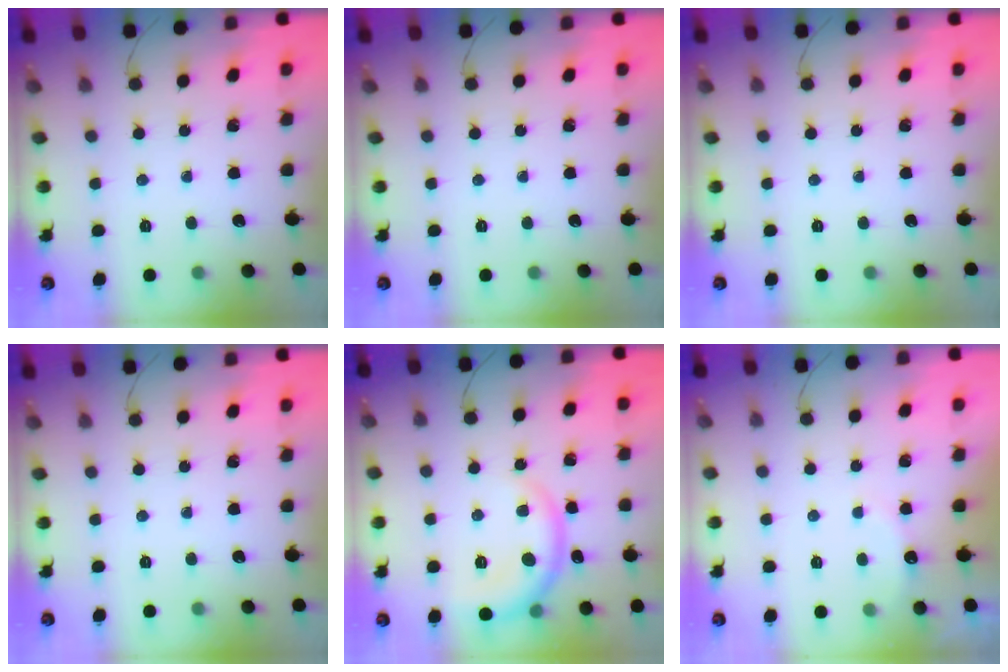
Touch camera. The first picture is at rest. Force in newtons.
{"total": 0.0}
{"total": 0.0}
{"total": 0.0}
{"total": 8.6, "press": 8.6, "slide": 0.5}
{"total": 5.0, "press": 4.8, "slide": 1.1}